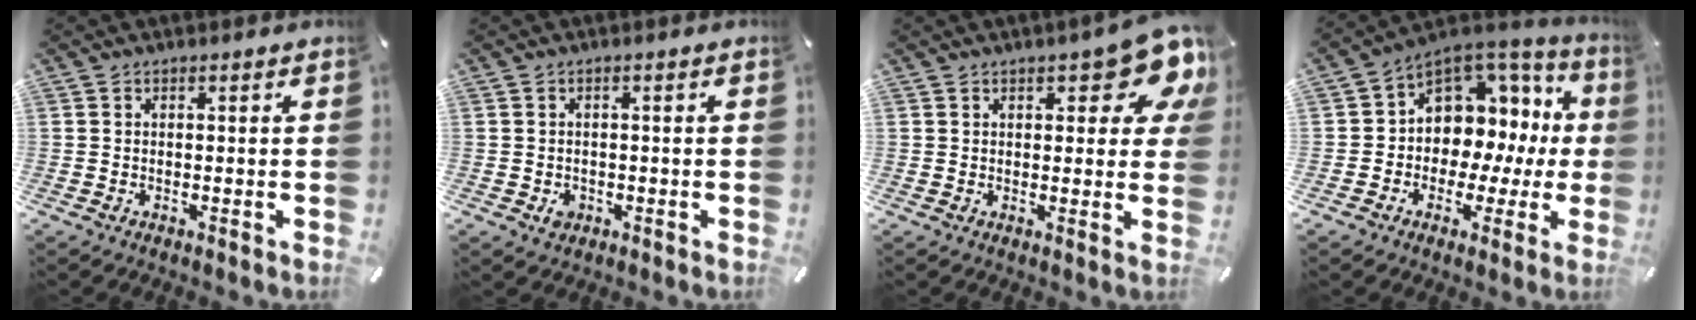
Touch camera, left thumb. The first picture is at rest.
{"total": 2.5, "force": [-0.7, 2.1, 1.1], "torque": [-0.012, 0.000, -0.015]}
{"total": 11.8, "force": [6.5, 4.6, 8.7], "torque": [-0.104, -0.039, 0.106]}
{"total": 9.4, "force": [2.6, 8.3, 3.6], "torque": [-0.056, -0.044, 0.050]}